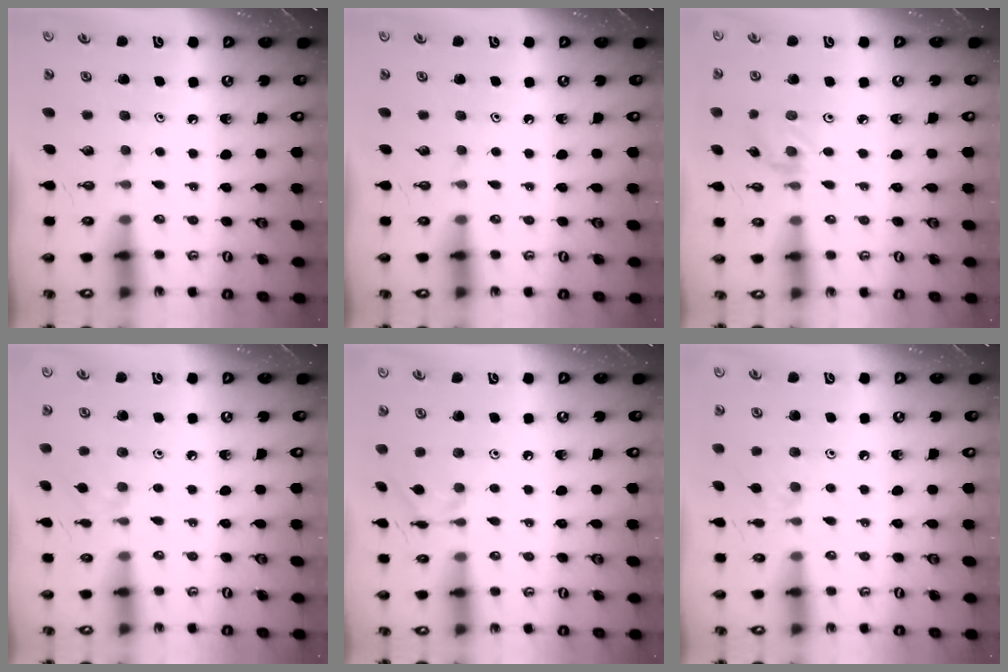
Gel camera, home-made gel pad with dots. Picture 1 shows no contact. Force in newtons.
{"total": 0.0}
{"total": 1.5, "press": 1.4, "slide": 0.3}
{"total": 2.1, "press": 2.1, "slide": 0.5}
{"total": 3.6, "press": 3.6, "slide": 0.2}
{"total": 4.3, "press": 4.3, "slide": 0.7}